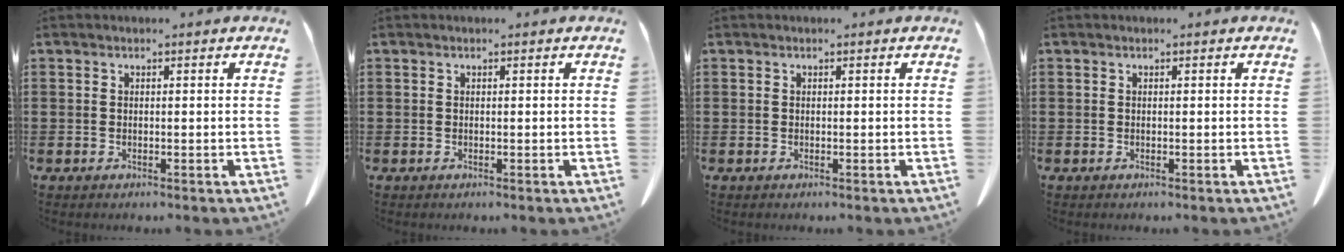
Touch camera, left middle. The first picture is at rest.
{"total": 0.0}
{"total": 0.0}
{"total": 0.0}